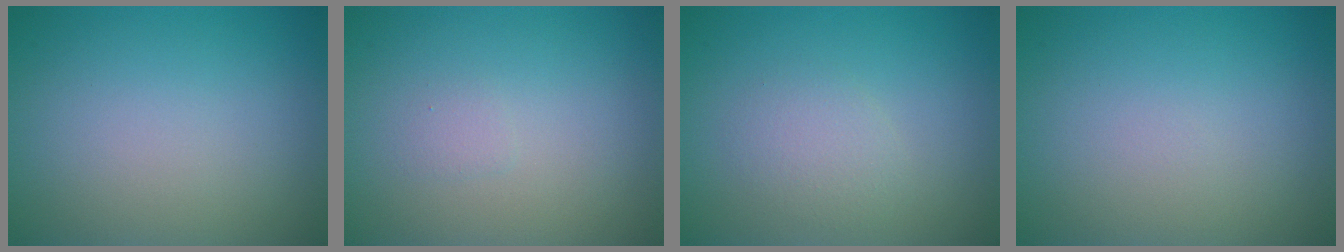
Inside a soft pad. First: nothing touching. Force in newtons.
{"total": 0.6, "press": 0.6, "slide": 0.1}
{"total": 1.7, "press": 1.7, "slide": 0.0}
{"total": 0.0}